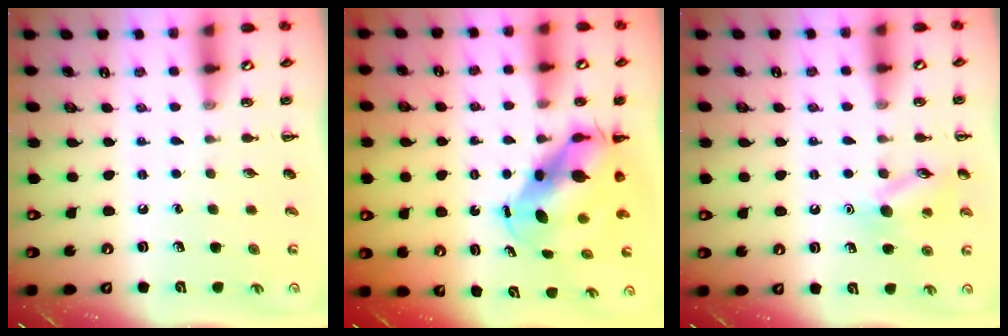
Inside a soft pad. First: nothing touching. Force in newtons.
{"total": 8.1, "press": 7.8, "slide": 2.2}
{"total": 10.5, "press": 10.4, "slide": 1.4}